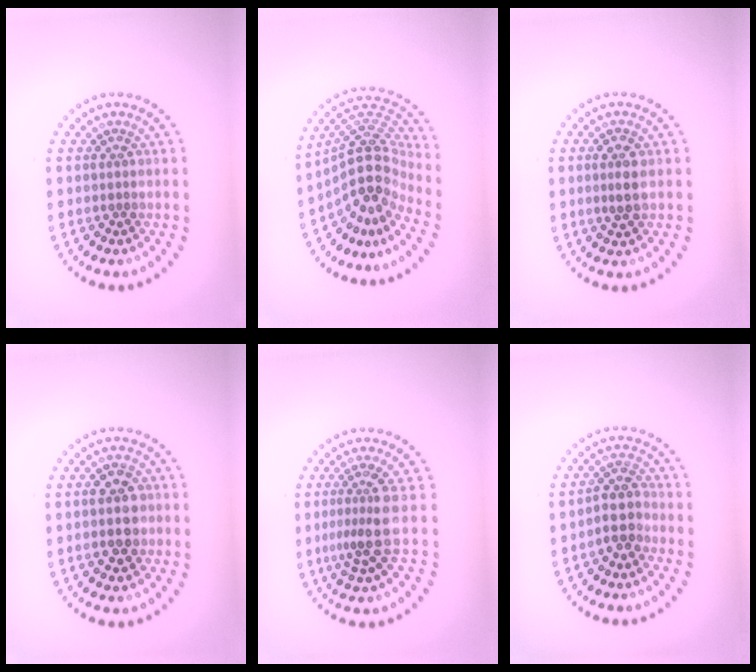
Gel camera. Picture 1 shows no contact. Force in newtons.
{"total": 5.2, "press": 3.8, "slide": 3.6}
{"total": 2.1, "press": 2.0, "slide": 0.5}
{"total": 3.6, "press": 3.6, "slide": 0.3}
{"total": 3.4, "press": 2.3, "slide": 2.4}
{"total": 2.8, "press": 2.4, "slide": 1.4}